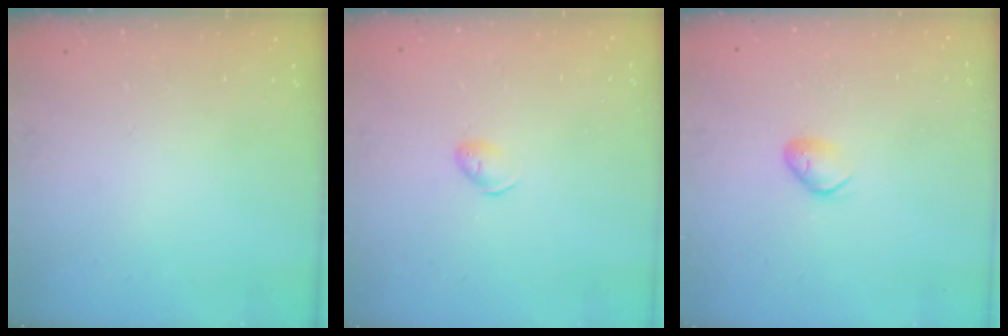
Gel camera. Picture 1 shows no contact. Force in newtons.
{"total": 5.4, "press": 5.3, "slide": 1.0}
{"total": 5.7, "press": 5.6, "slide": 0.9}